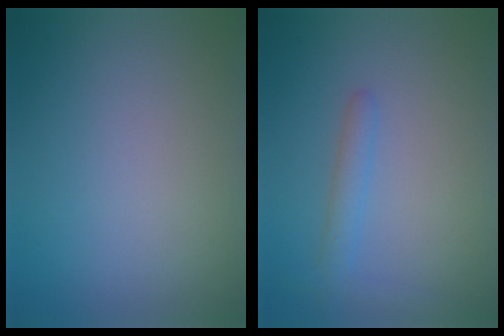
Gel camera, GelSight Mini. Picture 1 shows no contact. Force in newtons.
{"total": 2.0, "press": 2.0, "slide": 0.2}